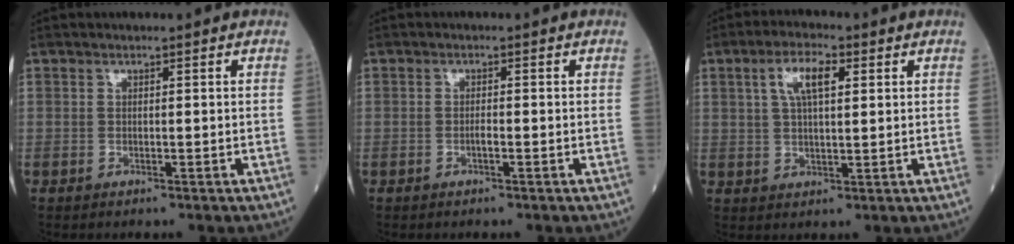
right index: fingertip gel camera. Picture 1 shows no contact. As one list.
[{"total": 1.0, "force": [-0.4, 0.1, 1.0], "torque": [-0.020, 0.000, -0.007]}, {"total": 6.3, "force": [2.3, 1.9, 5.5], "torque": [-0.108, 0.013, 0.045]}]